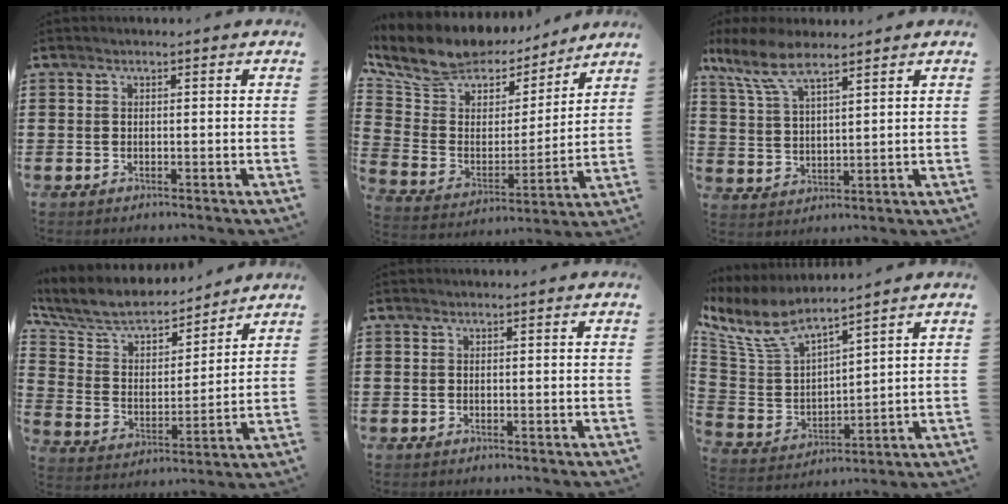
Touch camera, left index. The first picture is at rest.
{"total": 9.2, "force": [7.7, 4.3, 2.3], "torque": [-0.094, -0.048, 0.137]}
{"total": 7.7, "force": [5.9, 2.1, 4.4], "torque": [-0.104, -0.008, 0.110]}
{"total": 7.2, "force": [6.4, 2.3, 2.3], "torque": [-0.080, -0.041, 0.110]}
{"total": 0.0}
{"total": 8.4, "force": [6.9, 2.4, 4.2], "torque": [-0.119, -0.037, 0.120]}